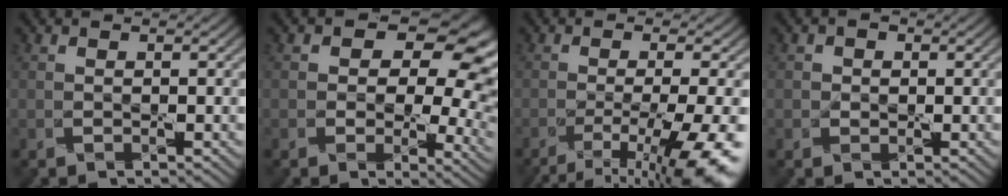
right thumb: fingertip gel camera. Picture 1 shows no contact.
{"total": 14.8, "force": [2.9, 10.3, 10.2], "torque": [-0.130, 0.015, 0.054]}
{"total": 11.0, "force": [-6.0, 2.5, 8.9], "torque": [-0.153, -0.008, -0.092]}
{"total": 1.4, "force": [0.3, 1.4, 0.1], "torque": [0.005, 0.005, -0.001]}